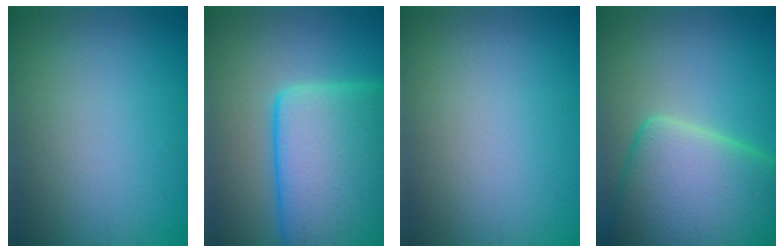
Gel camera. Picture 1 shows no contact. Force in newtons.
{"total": 14.6, "press": 14.6, "slide": 0.1}
{"total": 0.0}
{"total": 12.2, "press": 12.2, "slide": 0.6}